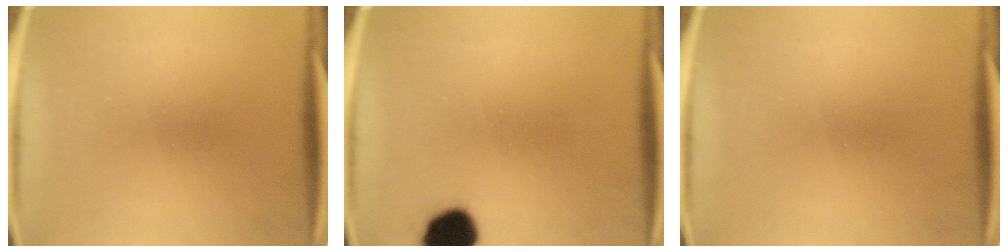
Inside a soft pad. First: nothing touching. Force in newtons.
{"total": 10.4}
{"total": 0.0}